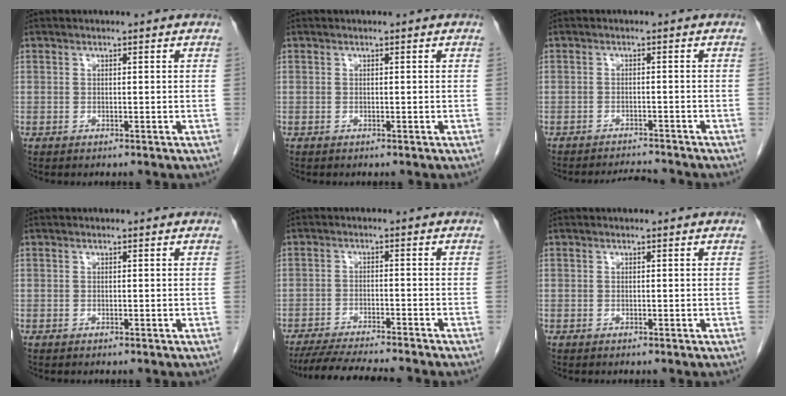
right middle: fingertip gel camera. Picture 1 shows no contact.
{"total": 0.0}
{"total": 3.8, "force": [-3.8, -0.2, 0.1], "torque": [-0.003, -0.010, -0.059]}
{"total": 0.0}
{"total": 10.9, "force": [-9.7, 0.1, 4.9], "torque": [-0.068, -0.018, -0.151]}
{"total": 0.0}